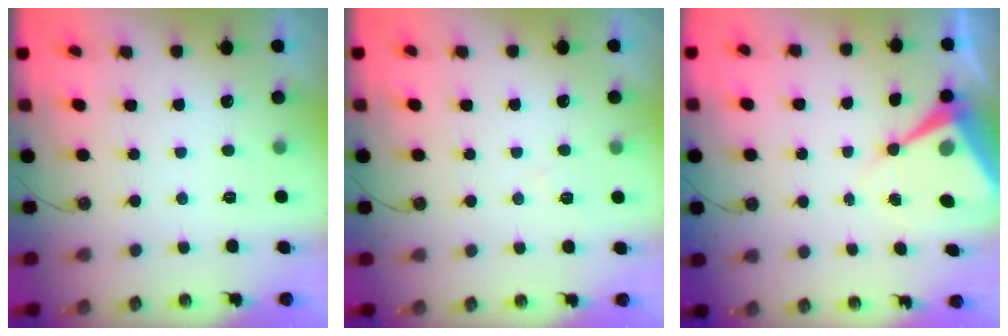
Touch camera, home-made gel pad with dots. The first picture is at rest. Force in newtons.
{"total": 3.6, "press": 3.6, "slide": 0.5}
{"total": 9.1, "press": 9.1, "slide": 0.3}